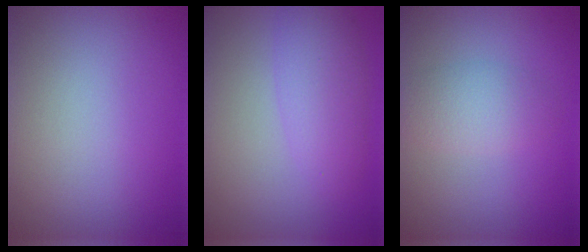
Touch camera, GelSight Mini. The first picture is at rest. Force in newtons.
{"total": 2.2, "press": 2.2, "slide": 0.1}
{"total": 2.8, "press": 2.8, "slide": 0.1}